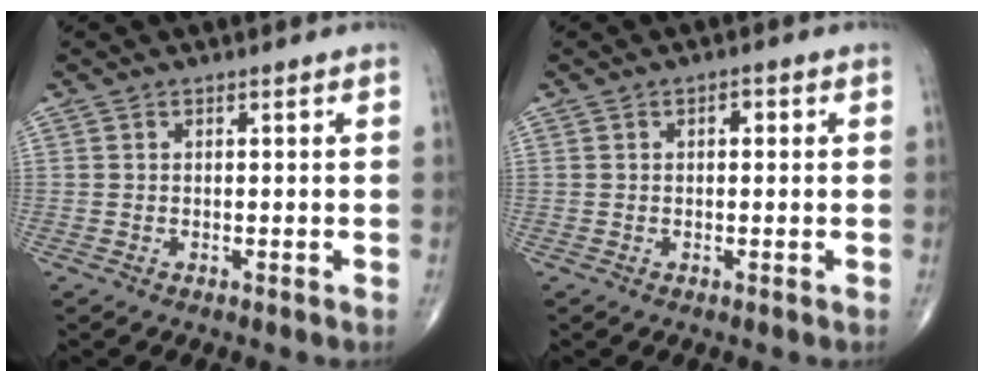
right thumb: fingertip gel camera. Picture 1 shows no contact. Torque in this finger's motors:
{"motor_torque": [-0.12, 0.33, 0.11, 0.00, 0.02]}